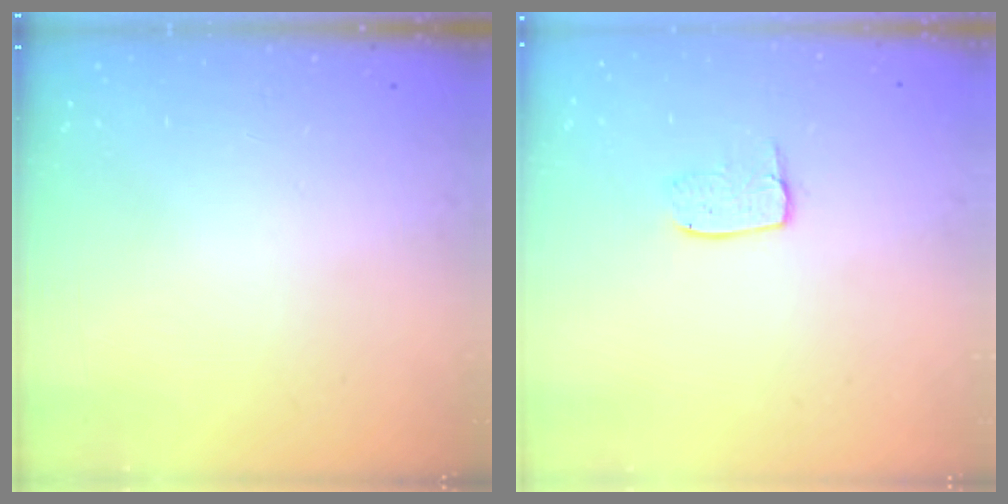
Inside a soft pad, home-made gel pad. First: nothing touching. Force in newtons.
{"total": 5.6, "press": 5.6, "slide": 0.3}